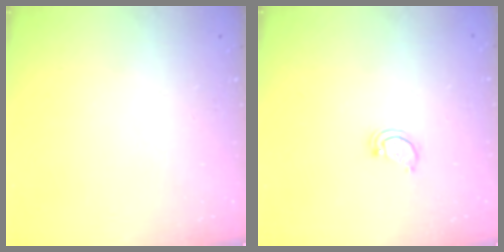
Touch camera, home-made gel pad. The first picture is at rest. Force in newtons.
{"total": 1.8, "press": 1.8, "slide": 0.2}